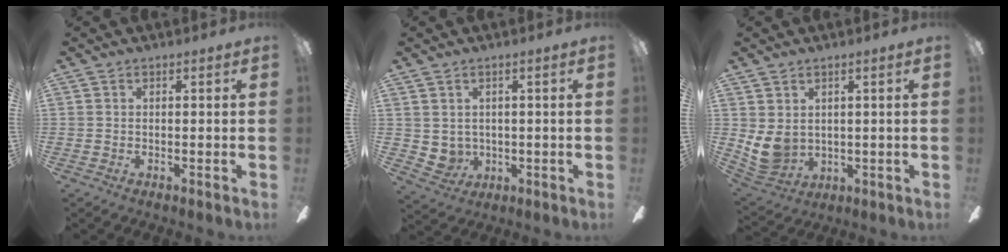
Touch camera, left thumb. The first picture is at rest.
{"total": 4.0, "force": [1.5, 3.5, 1.2], "torque": [-0.039, -0.006, 0.030]}
{"total": 7.8, "force": [1.5, 5.9, 5.0], "torque": [-0.119, -0.013, 0.032]}